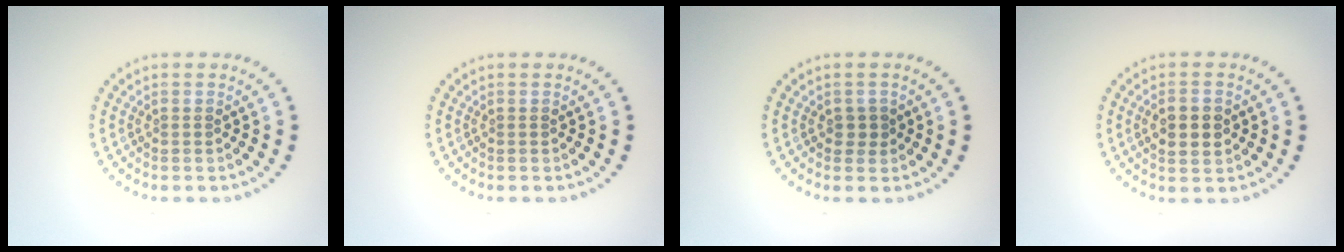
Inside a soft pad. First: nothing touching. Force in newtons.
{"total": 0.0}
{"total": 1.2, "press": 1.1, "slide": 0.4}
{"total": 3.2, "press": 3.2, "slide": 0.1}